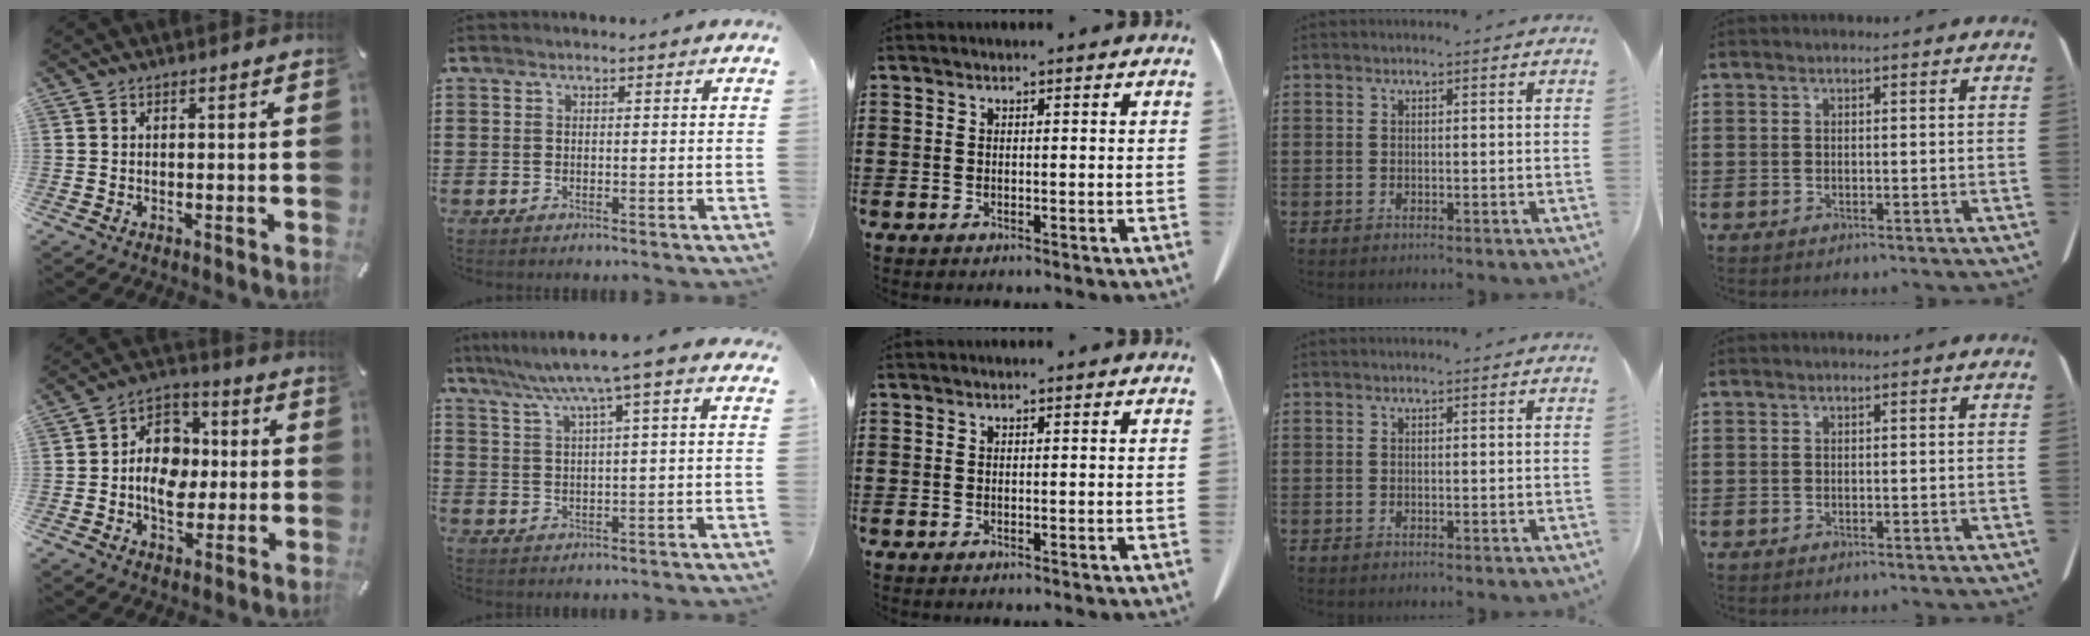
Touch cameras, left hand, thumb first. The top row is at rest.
{"thumb": {"total": 11.9, "force": [-1.7, 9.4, 7.0], "torque": [-0.115, 0.028, -0.027]}, "index": {"total": 6.6, "force": [4.6, -0.6, 4.7], "torque": [-0.104, -0.018, 0.075]}}